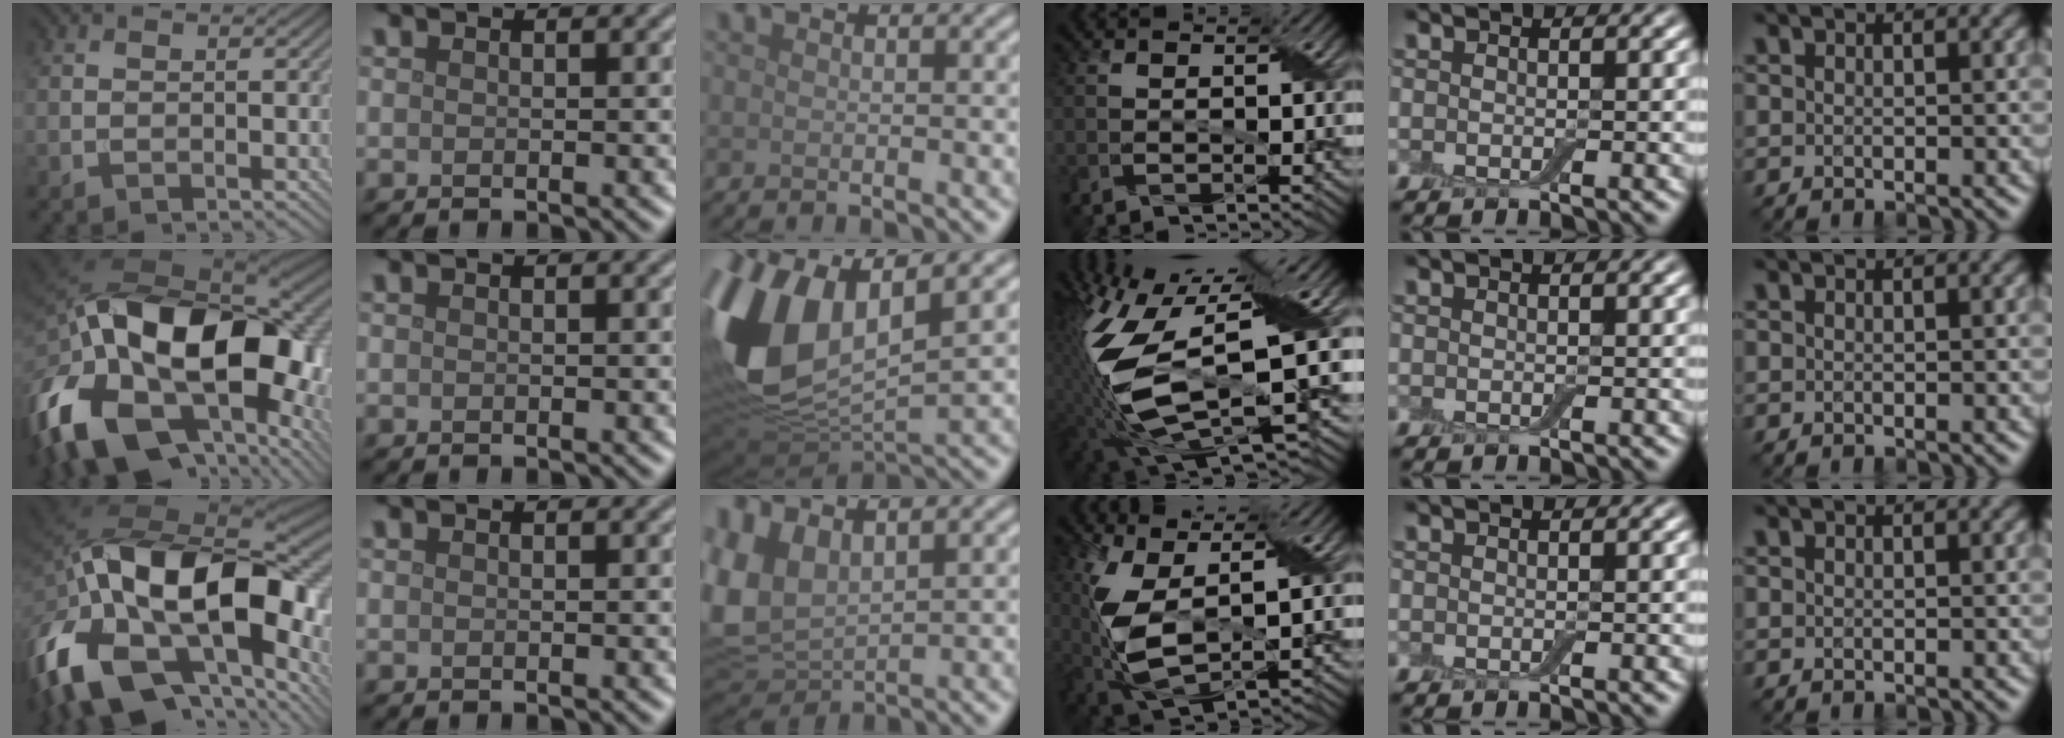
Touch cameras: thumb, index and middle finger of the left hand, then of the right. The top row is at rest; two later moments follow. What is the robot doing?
{"motion": "wrap", "object": "adhesive wrap"}